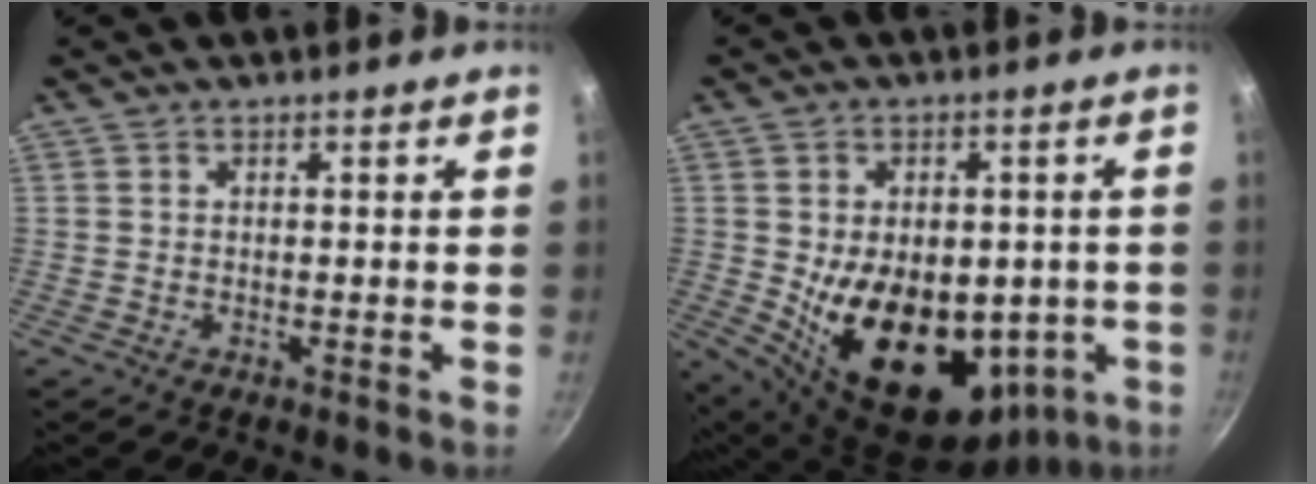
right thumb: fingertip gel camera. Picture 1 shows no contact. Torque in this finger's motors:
{"motor_torque": [-0.61, 2.22, 2.28, -0.48, 0.27]}